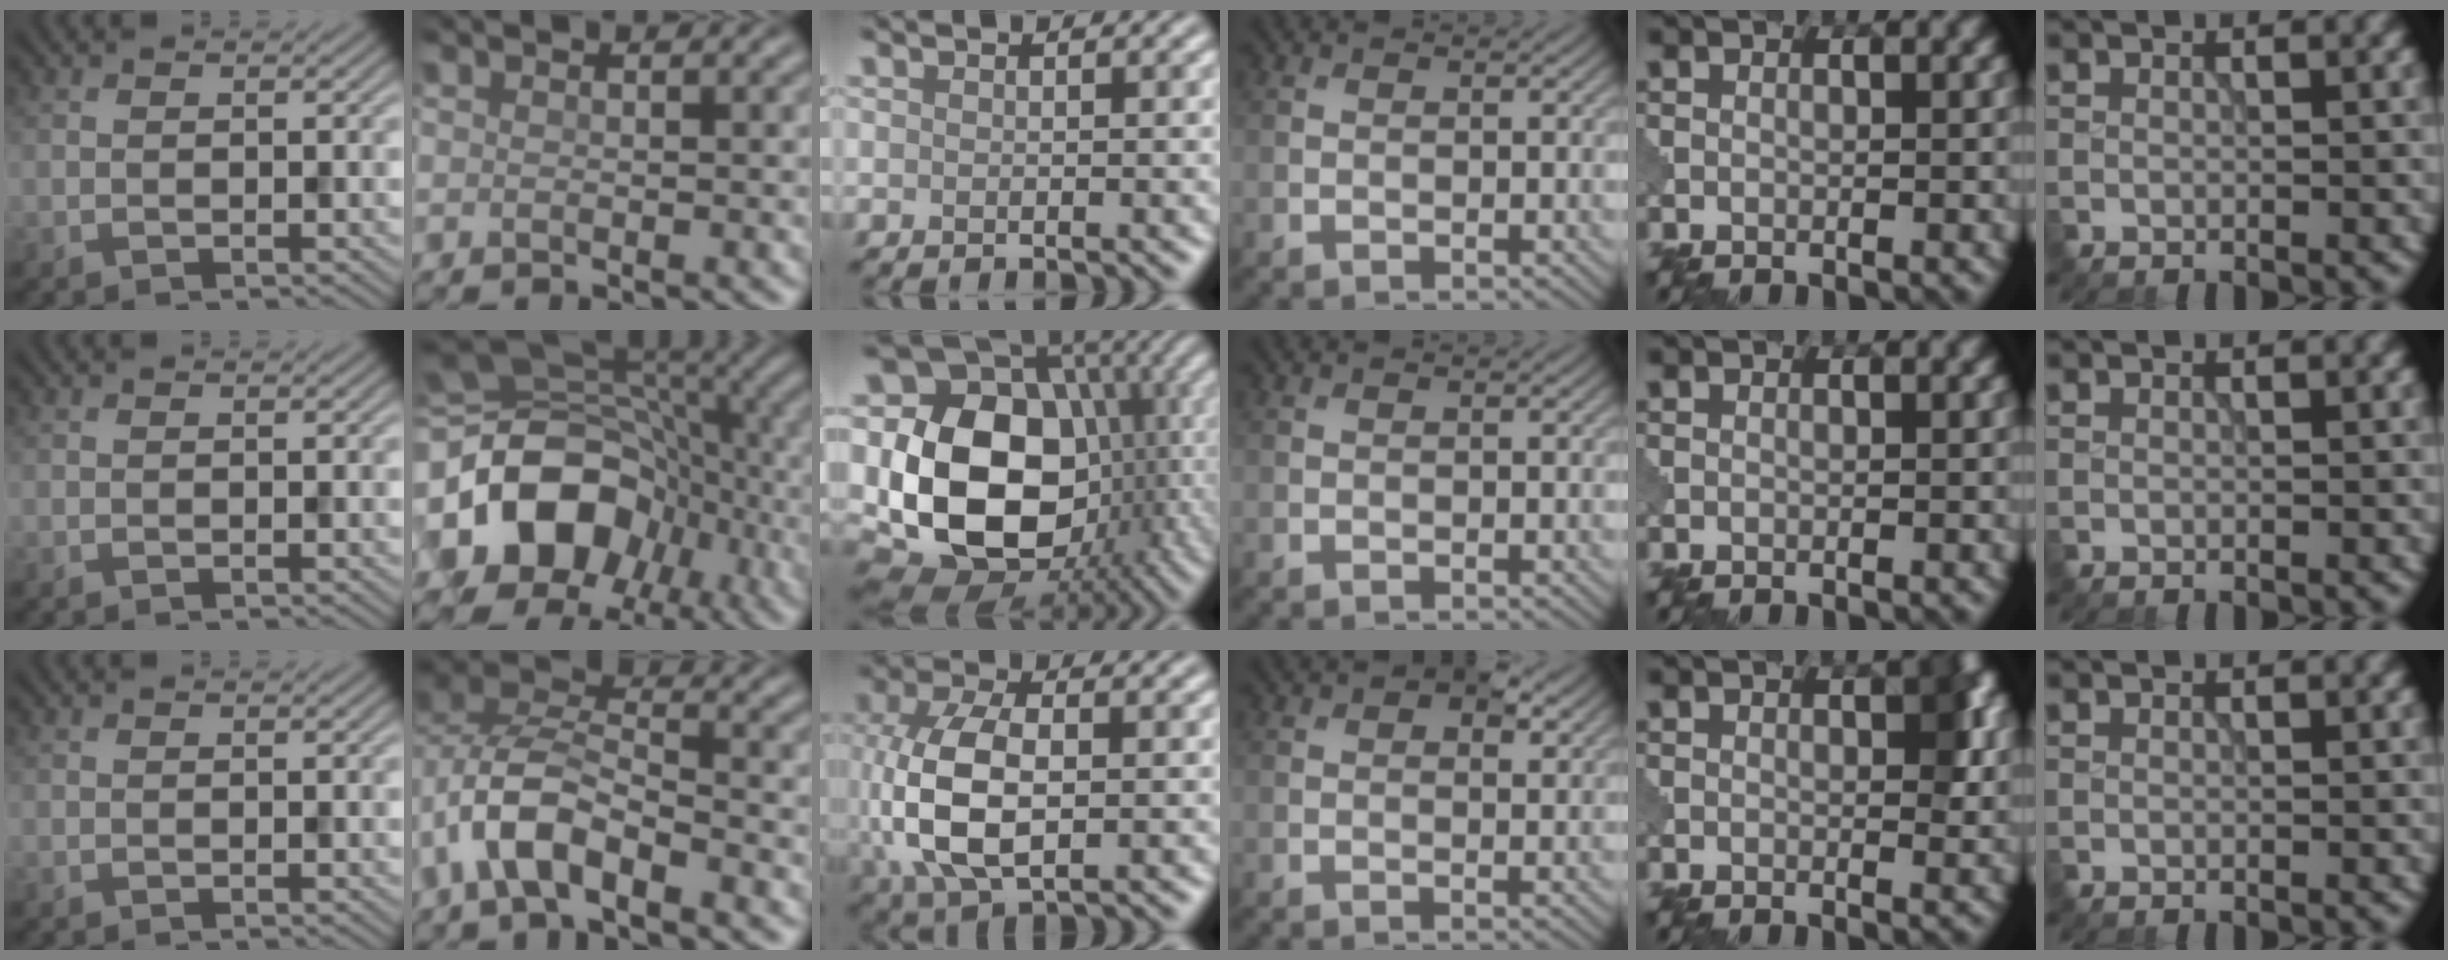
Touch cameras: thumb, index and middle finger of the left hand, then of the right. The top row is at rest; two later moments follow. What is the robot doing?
{"motion": "disassemble", "object": "puzzle pieces"}